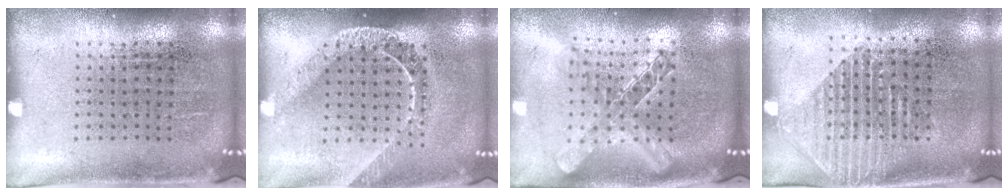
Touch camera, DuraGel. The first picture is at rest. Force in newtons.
{"total": 1.8, "press": 1.4, "slide": 1.0}
{"total": 1.9, "press": 1.6, "slide": 1.0}
{"total": 1.5, "press": 1.3, "slide": 0.8}